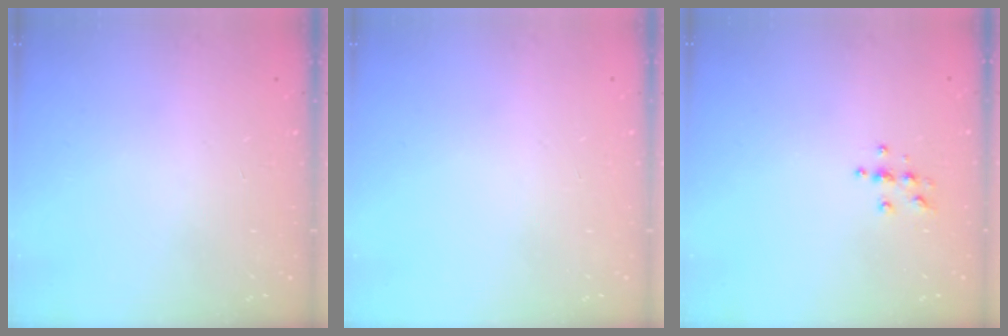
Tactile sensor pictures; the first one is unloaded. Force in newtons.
{"total": 0.0}
{"total": 3.9, "press": 3.8, "slide": 0.4}